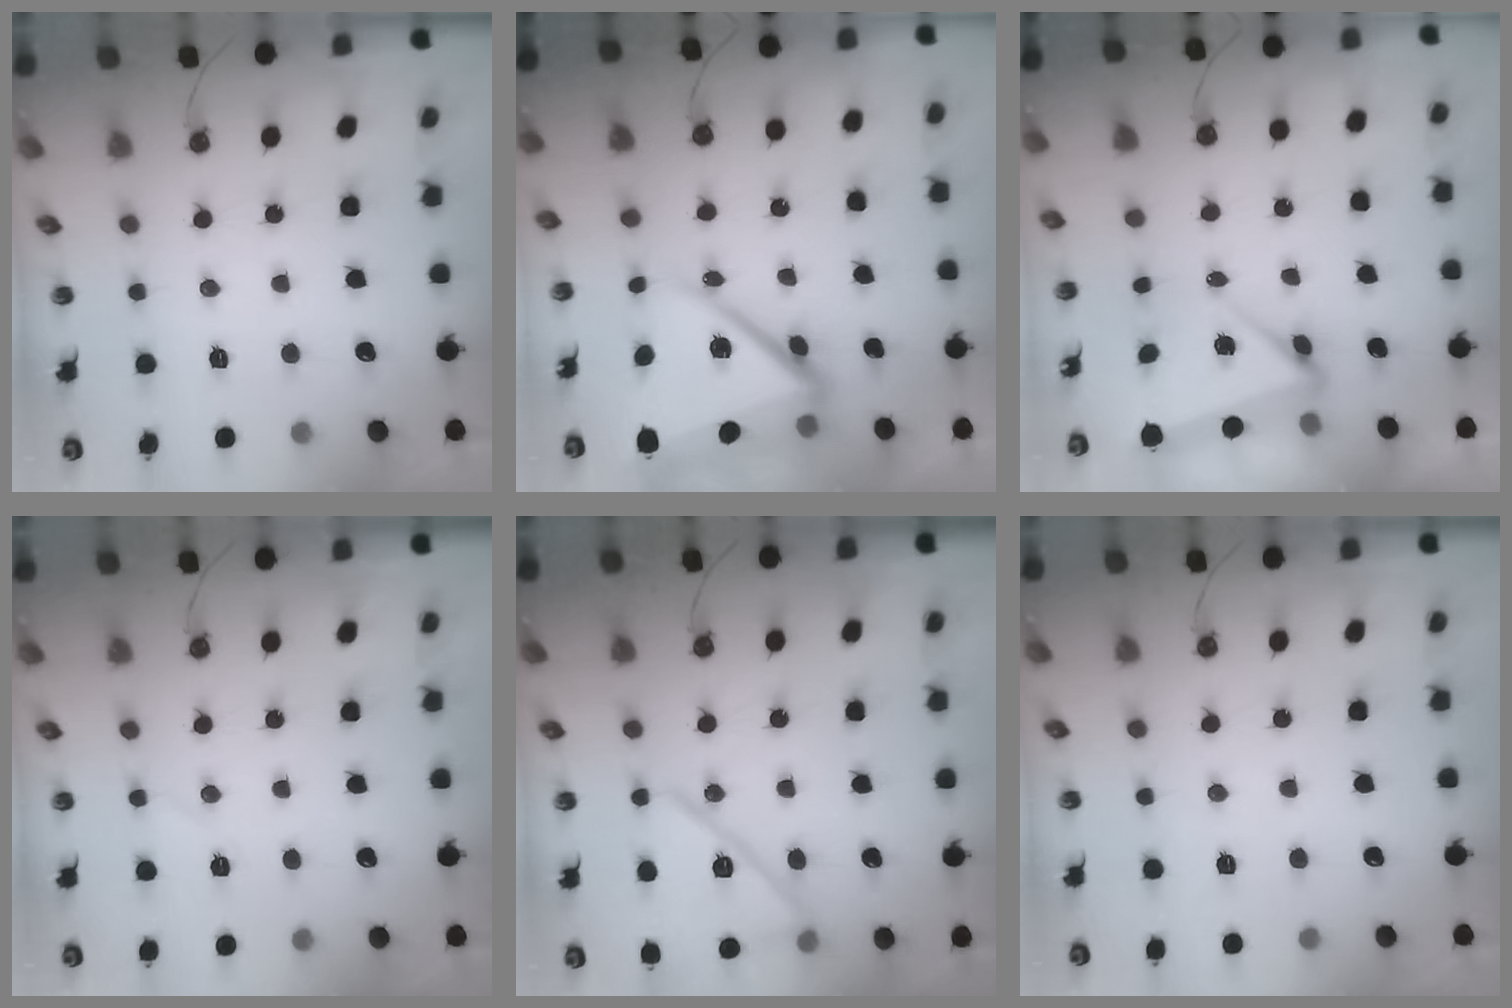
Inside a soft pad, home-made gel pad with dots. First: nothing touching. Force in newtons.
{"total": 16.9, "press": 16.8, "slide": 1.7}
{"total": 7.0, "press": 4.9, "slide": 5.0}
{"total": 4.6, "press": 4.5, "slide": 0.9}
{"total": 17.0, "press": 13.9, "slide": 9.9}
{"total": 2.6, "press": 2.6, "slide": 0.4}